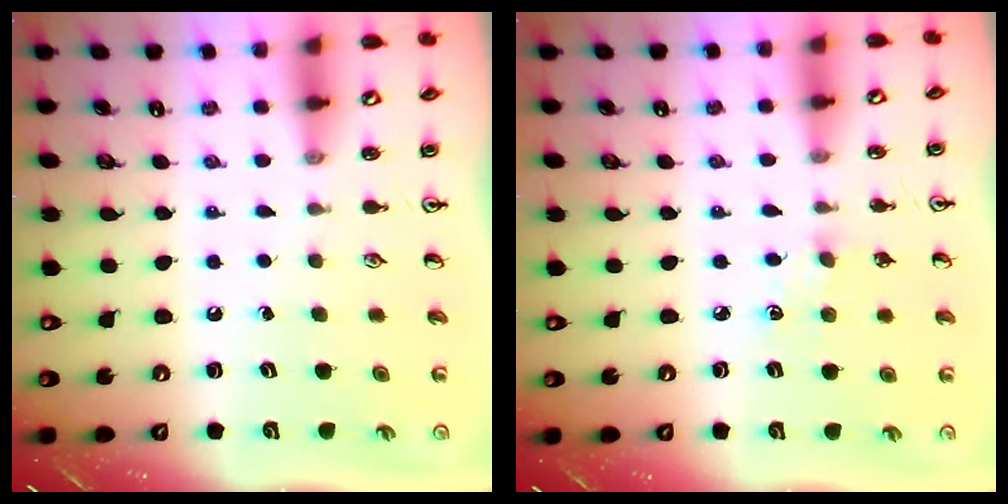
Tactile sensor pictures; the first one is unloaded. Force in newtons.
{"total": 4.3, "press": 4.3, "slide": 0.5}